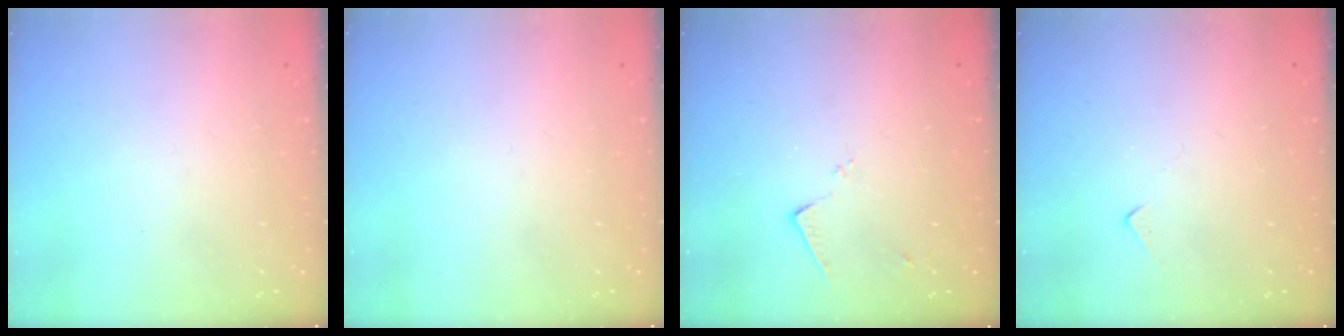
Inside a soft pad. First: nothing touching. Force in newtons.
{"total": 0.0}
{"total": 7.8, "press": 7.8, "slide": 0.2}
{"total": 5.2, "press": 5.1, "slide": 0.8}